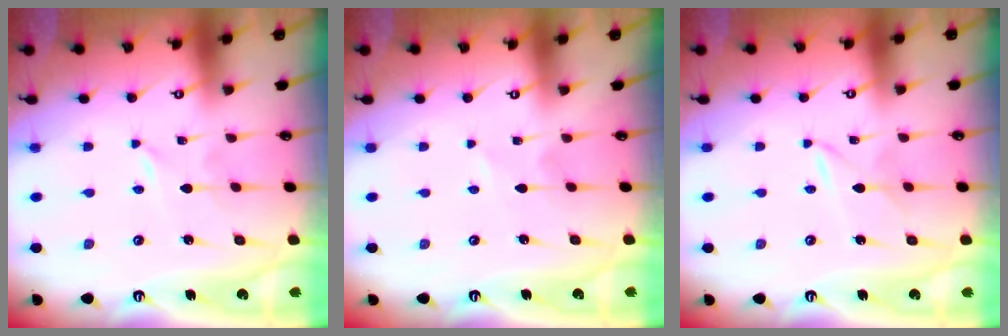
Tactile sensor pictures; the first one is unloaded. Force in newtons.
{"total": 0.8, "press": 0.8, "slide": 0.2}
{"total": 2.0, "press": 2.0, "slide": 0.3}